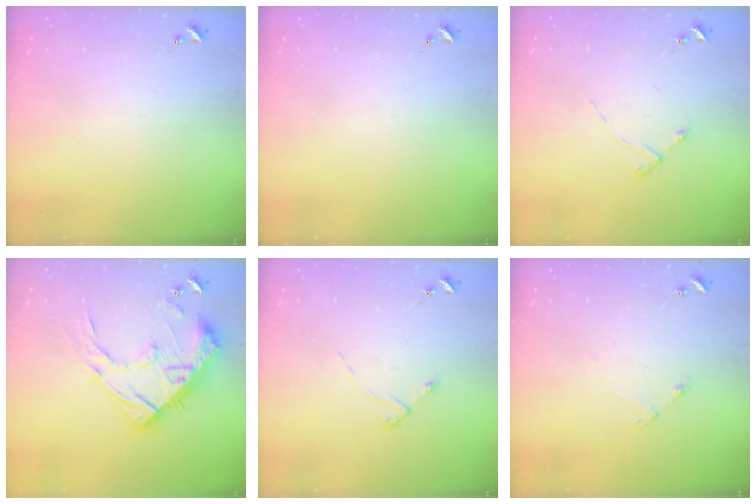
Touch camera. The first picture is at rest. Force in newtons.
{"total": 0.0}
{"total": 2.9, "press": 2.8, "slide": 0.4}
{"total": 19.3, "press": 19.2, "slide": 2.0}
{"total": 2.9, "press": 2.8, "slide": 0.4}
{"total": 4.9, "press": 4.8, "slide": 0.3}